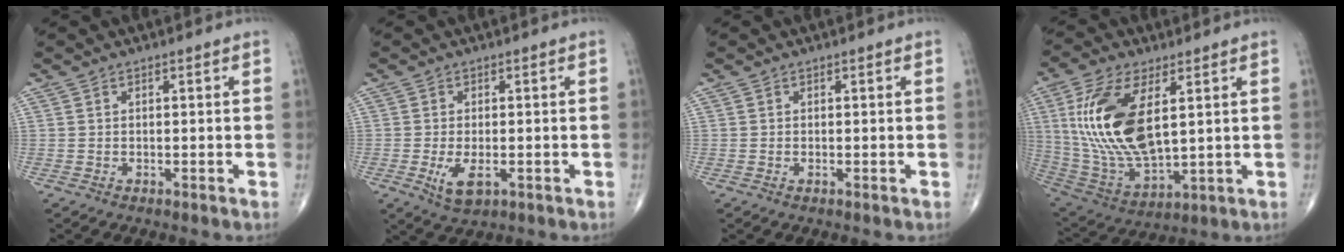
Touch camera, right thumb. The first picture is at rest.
{"total": 4.9, "force": [-1.4, 2.4, 4.0], "torque": [-0.075, -0.010, -0.018]}
{"total": 0.0}
{"total": 19.9, "force": [4.5, 9.3, 17.0], "torque": [-0.349, -0.024, 0.094]}